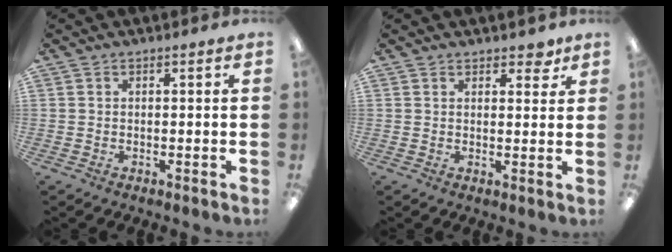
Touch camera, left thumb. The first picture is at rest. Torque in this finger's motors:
{"motor_torque": [0.03, 0.12, -0.30, 0.02, 0.01]}